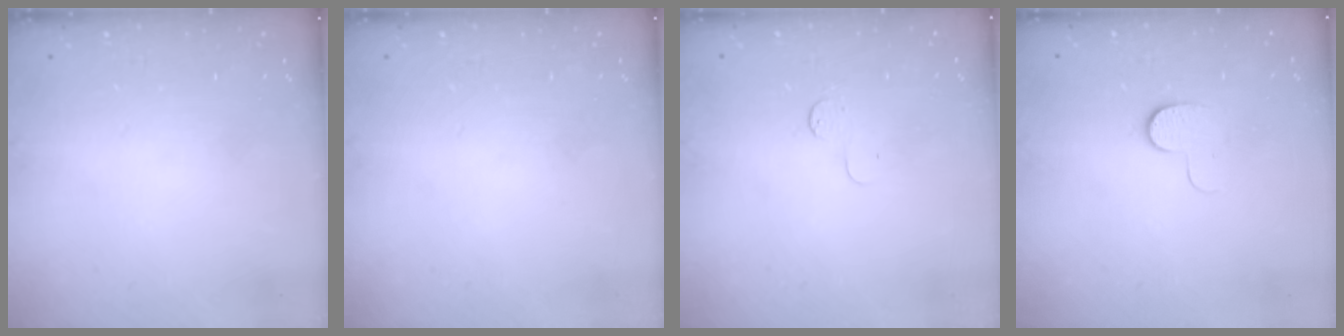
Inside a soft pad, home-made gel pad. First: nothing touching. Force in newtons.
{"total": 0.0}
{"total": 4.1, "press": 4.0, "slide": 0.4}
{"total": 5.5, "press": 5.4, "slide": 0.8}